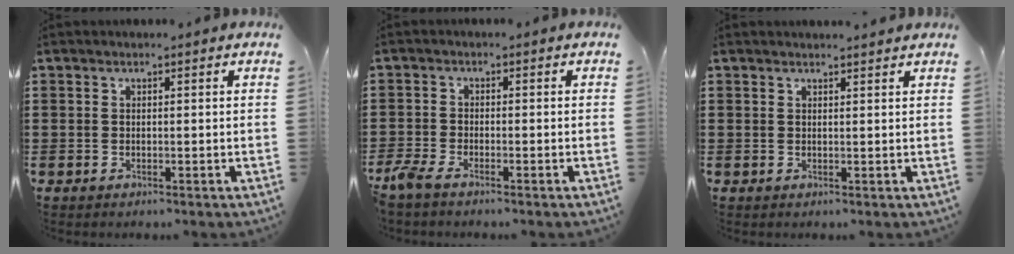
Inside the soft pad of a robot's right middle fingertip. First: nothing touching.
{"total": 2.6, "force": [-2.1, 0.5, 1.4], "torque": [-0.053, -0.007, -0.051]}
{"total": 1.0, "force": [1.0, -0.1, 0.2], "torque": [0.003, -0.005, 0.016]}